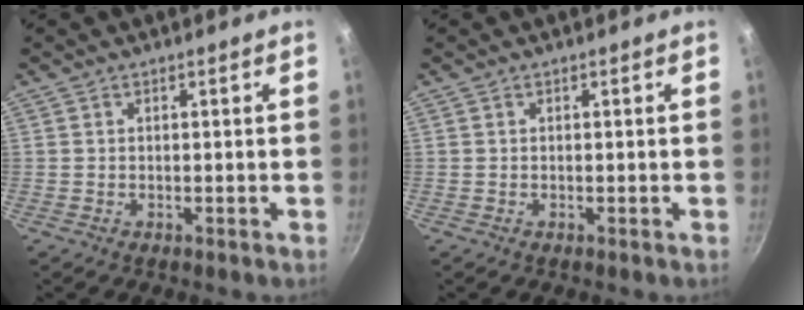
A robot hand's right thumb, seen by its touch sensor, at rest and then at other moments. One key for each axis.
{"total": 0.0}